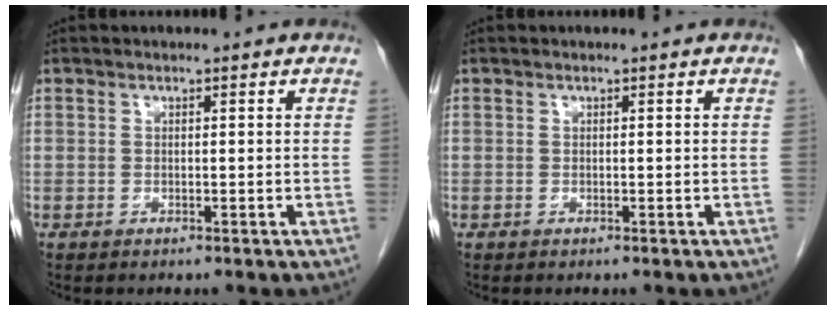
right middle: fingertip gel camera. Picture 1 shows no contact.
{"total": 0.0}